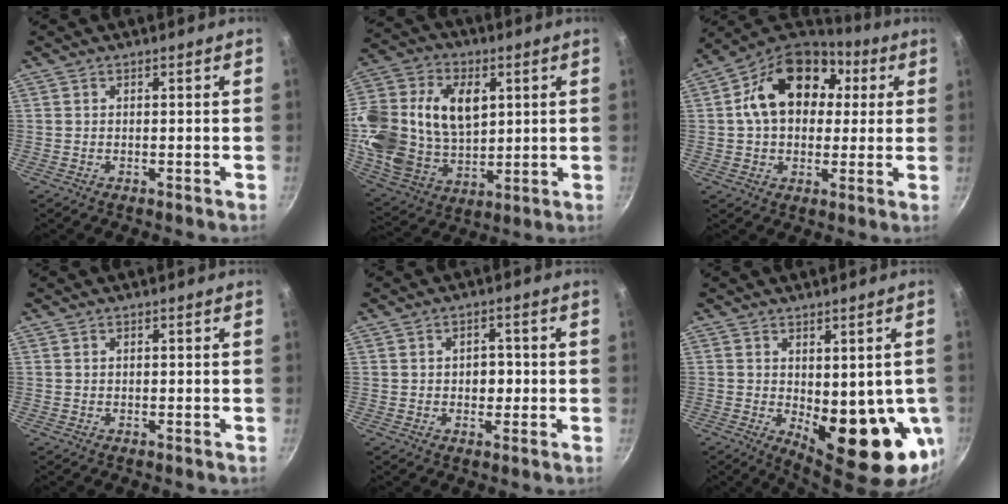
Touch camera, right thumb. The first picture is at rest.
{"total": 24.8, "force": [5.1, 17.5, 16.9], "torque": [-0.349, 0.010, 0.099]}
{"total": 19.2, "force": [4.1, 13.9, 12.5], "torque": [-0.193, 0.029, 0.054]}
{"total": 0.0}
{"total": 3.8, "force": [-0.2, 2.9, 2.5], "torque": [-0.013, 0.008, -0.003]}
{"total": 15.5, "force": [-1.7, 6.8, 13.8], "torque": [-0.145, -0.027, -0.008]}